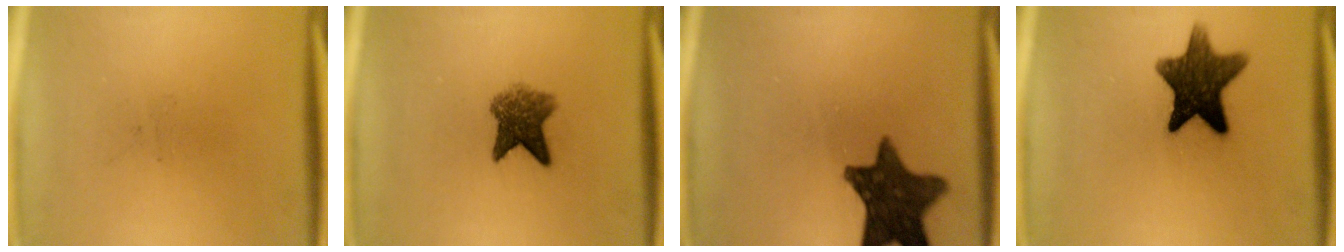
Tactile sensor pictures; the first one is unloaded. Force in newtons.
{"total": 5.7}
{"total": 12.8}
{"total": 12.5}